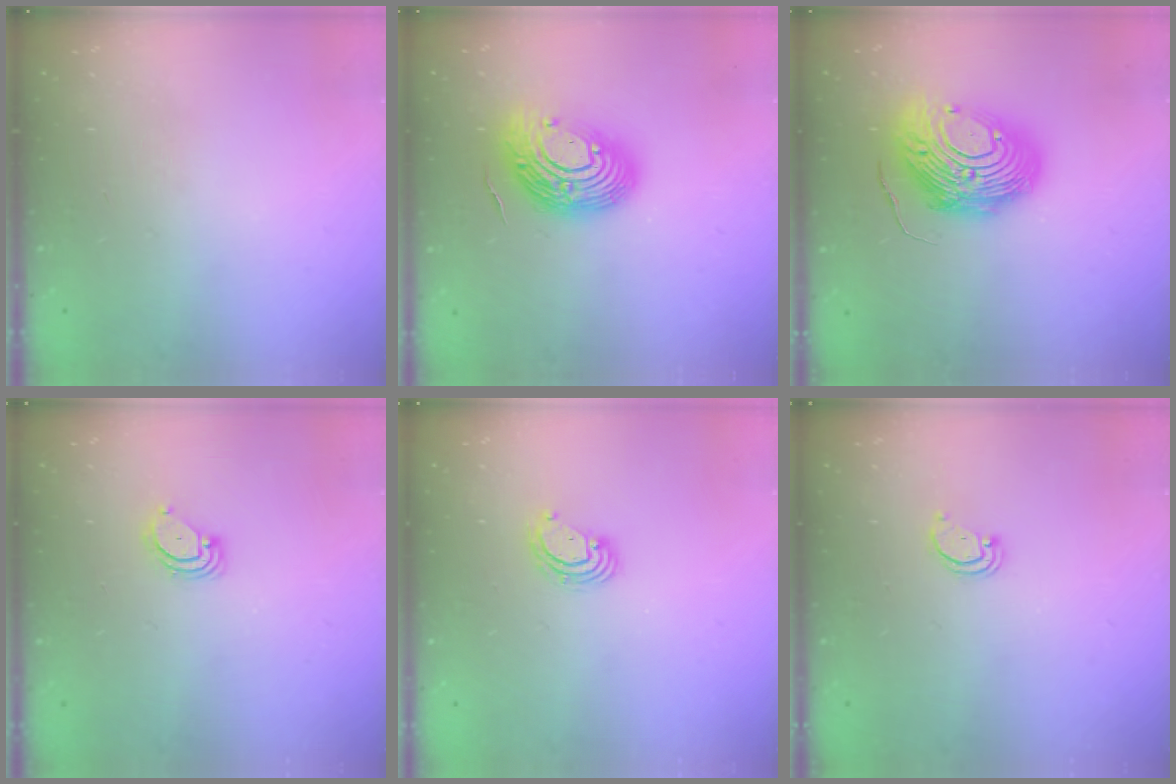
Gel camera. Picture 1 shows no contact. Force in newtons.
{"total": 14.6, "press": 14.5, "slide": 1.7}
{"total": 15.5, "press": 15.4, "slide": 1.7}
{"total": 3.3, "press": 3.3, "slide": 0.3}
{"total": 3.8, "press": 3.8, "slide": 0.1}
{"total": 1.5, "press": 1.5, "slide": 0.1}